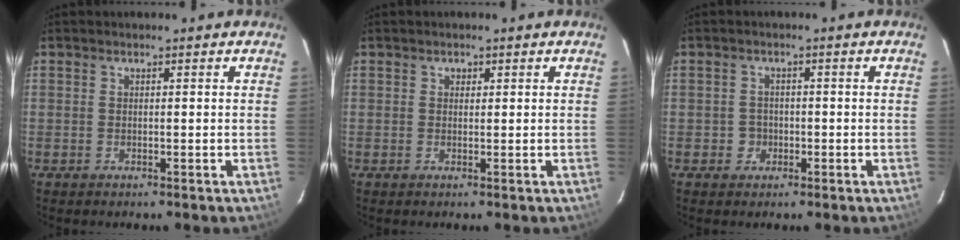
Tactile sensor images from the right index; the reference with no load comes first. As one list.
[{"total": 0.9, "force": [0.3, 0.8, 0.1], "torque": [0.001, 0.004, 0.003]}, {"total": 2.5, "force": [-0.9, 2.3, 0.2], "torque": [-0.004, 0.006, -0.012]}]